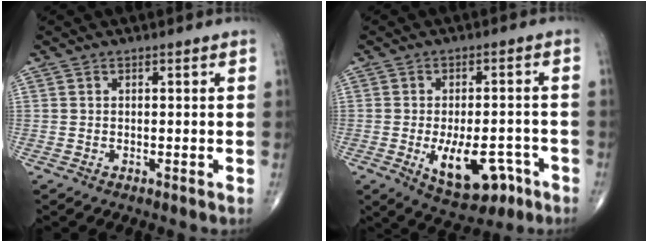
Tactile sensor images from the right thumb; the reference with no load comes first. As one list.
[{"total": 11.6, "force": [-4.3, 6.0, 9.0], "torque": [-0.117, 0.016, -0.051]}]